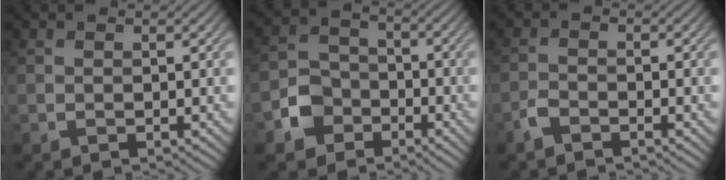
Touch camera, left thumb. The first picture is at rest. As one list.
[{"total": 5.5, "force": [-2.8, 4.3, 2.0], "torque": [-0.048, 0.005, -0.068]}, {"total": 1.8, "force": [-1.6, 0.5, 0.8], "torque": [-0.019, 0.006, -0.038]}]